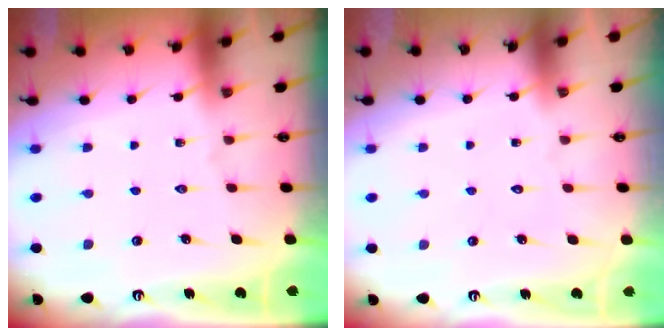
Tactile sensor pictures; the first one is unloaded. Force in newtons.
{"total": 1.6, "press": 1.6, "slide": 0.1}